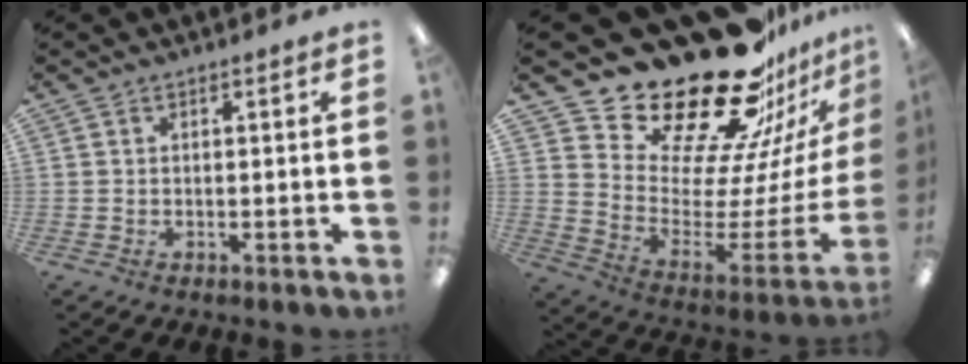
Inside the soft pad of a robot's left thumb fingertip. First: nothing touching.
{"total": 29.1, "force": [23.5, 11.2, 13.1], "torque": [-0.181, -0.194, 0.431]}